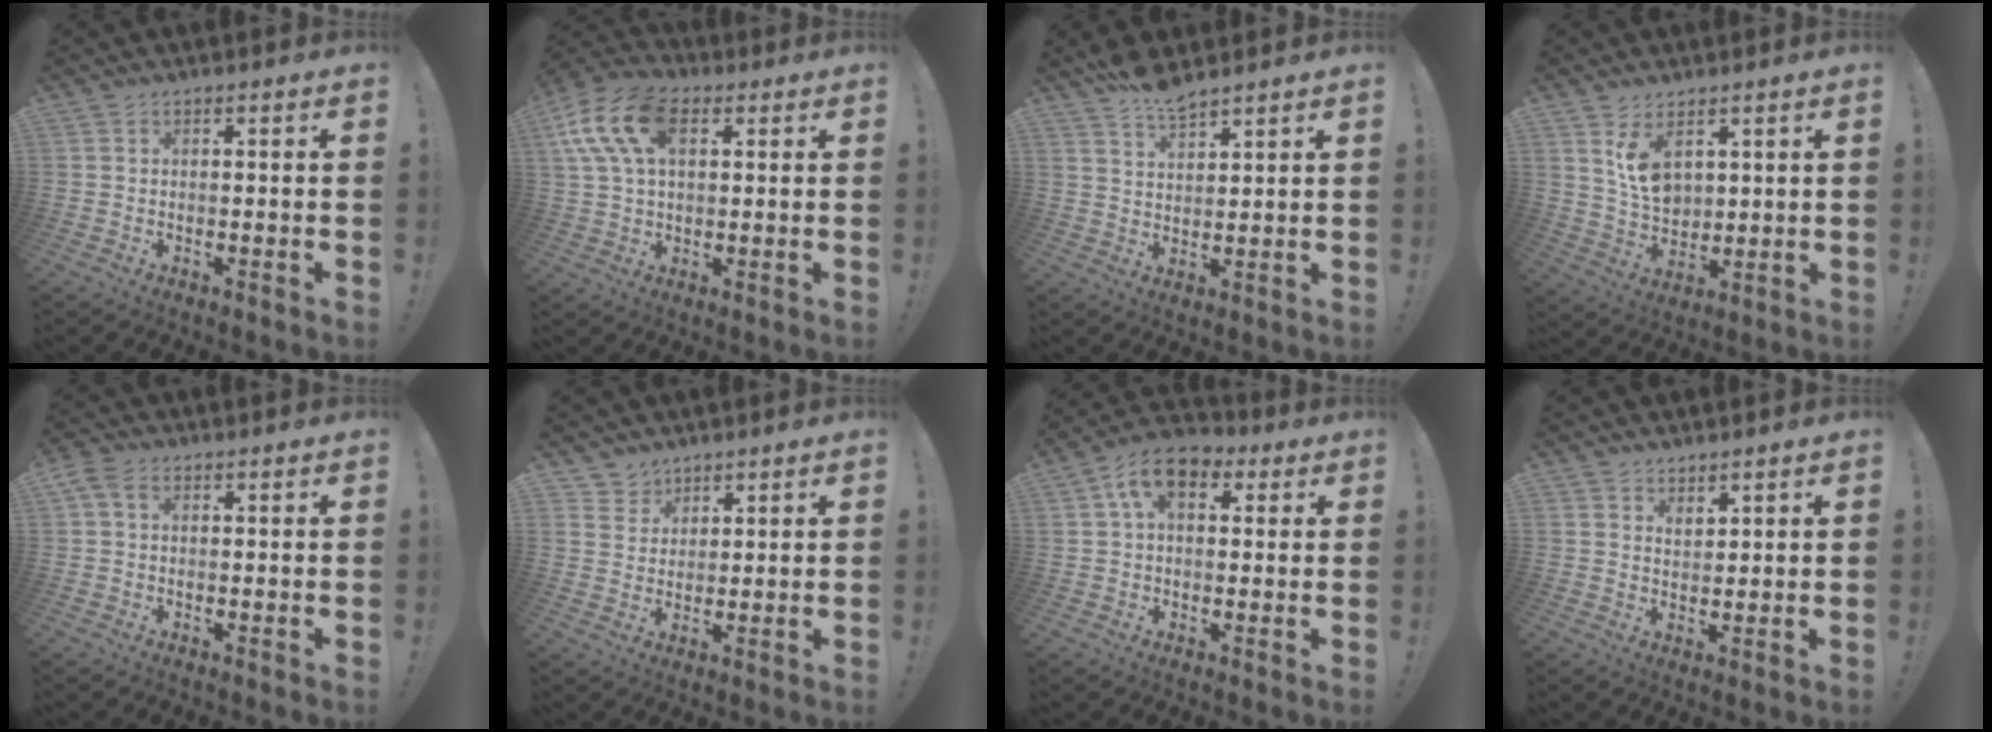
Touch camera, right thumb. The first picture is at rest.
{"total": 16.6, "force": [5.5, 10.1, 11.9], "torque": [-0.234, -0.006, 0.100]}
{"total": 6.6, "force": [5.8, 1.6, 2.7], "torque": [-0.055, -0.034, 0.107]}
{"total": 9.2, "force": [5.0, 5.5, 5.3], "torque": [-0.089, -0.023, 0.098]}
{"total": 3.1, "force": [1.0, 2.0, 2.1], "torque": [-0.044, 0.006, 0.021]}
{"total": 4.3, "force": [3.1, 2.9, 0.0], "torque": [0.006, -0.028, 0.058]}
{"total": 10.2, "force": [3.8, 6.3, 7.0], "torque": [-0.121, 0.007, 0.073]}
{"total": 3.1, "force": [2.7, 1.5, 0.5], "torque": [0.005, -0.019, 0.047]}